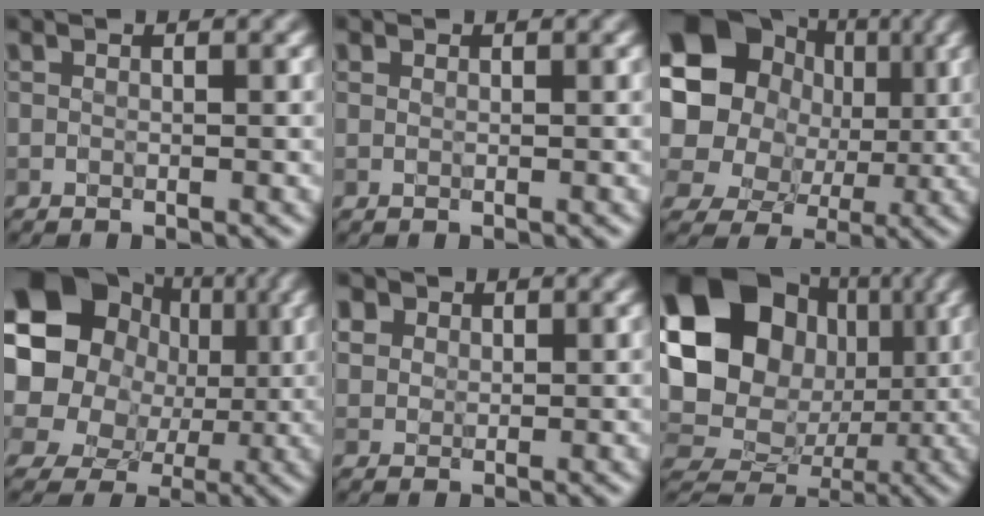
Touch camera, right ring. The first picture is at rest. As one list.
[{"total": 0.7, "force": [0.4, -0.5, -0.3], "torque": [0.006, 0.004, 0.010]}, {"total": 17.7, "force": [4.9, 15.2, 7.6], "torque": [-0.156, 0.031, 0.053]}, {"total": 21.4, "force": [4.8, 18.9, 8.9], "torque": [-0.176, 0.042, 0.033]}, {"total": 5.2, "force": [2.6, 4.0, 1.9], "torque": [-0.046, 0.024, 0.035]}, {"total": 20.6, "force": [2.0, 18.4, 9.1], "torque": [-0.183, 0.031, 0.011]}]